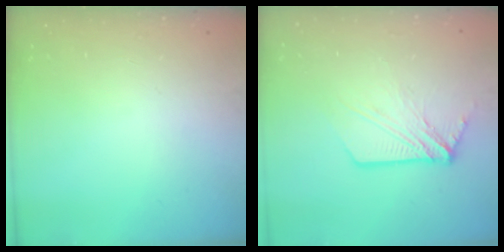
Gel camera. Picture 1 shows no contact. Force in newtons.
{"total": 10.0, "press": 10.0, "slide": 0.8}